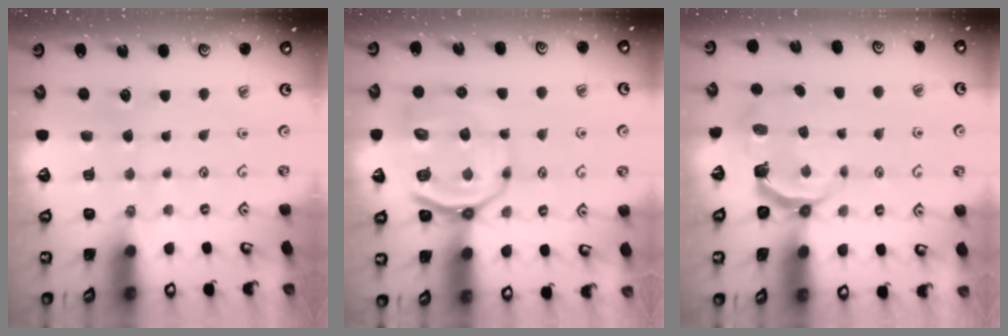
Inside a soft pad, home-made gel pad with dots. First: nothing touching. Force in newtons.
{"total": 13.5, "press": 13.3, "slide": 2.7}
{"total": 4.8, "press": 3.2, "slide": 3.6}